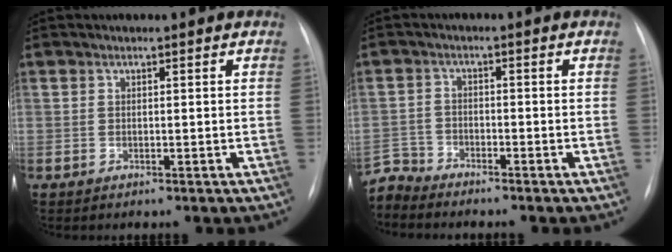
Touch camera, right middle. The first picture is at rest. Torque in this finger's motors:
{"motor_torque": [-0.22, -0.28, -0.03, -0.02]}